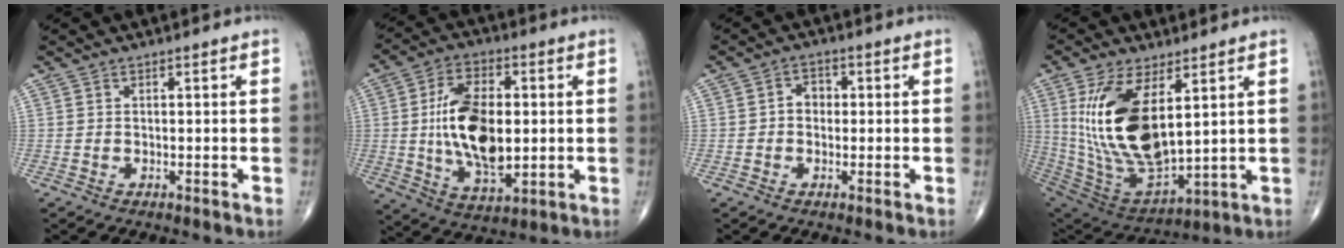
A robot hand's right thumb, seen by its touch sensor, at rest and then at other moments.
{"total": 16.6, "force": [0.4, 8.9, 14.1], "torque": [-0.241, -0.007, 0.012]}
{"total": 3.2, "force": [-0.1, 2.6, 1.8], "torque": [-0.014, 0.014, -0.009]}
{"total": 20.3, "force": [5.5, 9.4, 17.1], "torque": [-0.333, -0.032, 0.123]}